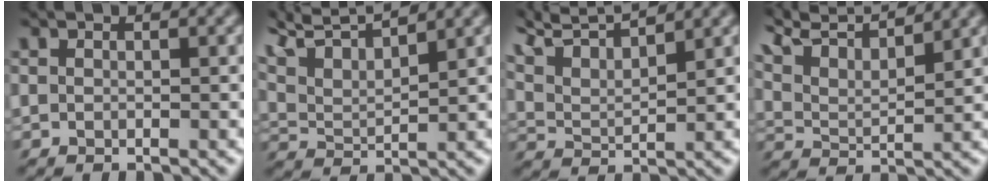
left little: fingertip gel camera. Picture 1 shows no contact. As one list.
[{"total": 4.7, "force": [3.7, 0.2, 2.9], "torque": [-0.059, 0.020, 0.059]}, {"total": 5.2, "force": [4.5, -0.1, 2.6], "torque": [-0.055, 0.019, 0.072]}, {"total": 6.0, "force": [5.3, 0.1, 2.9], "torque": [-0.064, 0.018, 0.084]}]